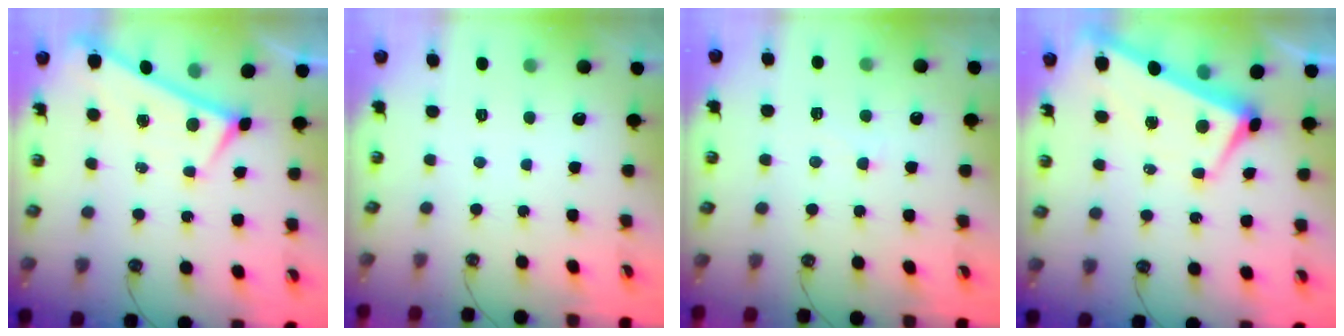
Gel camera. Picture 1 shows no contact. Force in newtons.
{"total": 0.0}
{"total": 2.9, "press": 2.7, "slide": 0.9}
{"total": 0.8, "press": 0.2, "slide": 0.8}